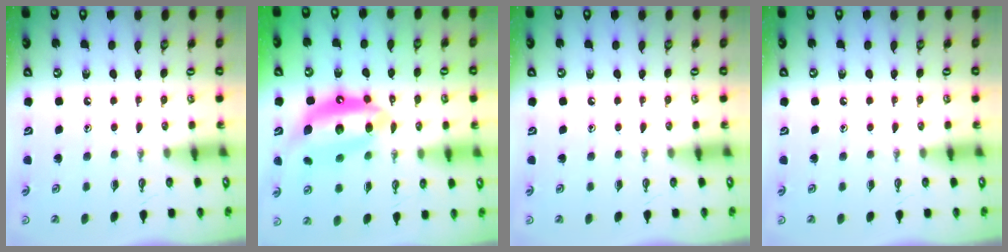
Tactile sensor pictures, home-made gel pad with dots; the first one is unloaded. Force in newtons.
{"total": 14.8, "press": 14.7, "slide": 1.7}
{"total": 0.0}
{"total": 0.0}